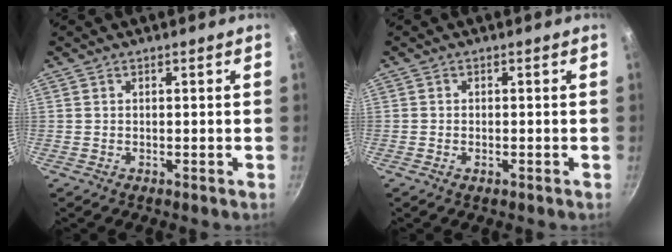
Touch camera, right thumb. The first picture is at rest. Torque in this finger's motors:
{"motor_torque": [-0.15, -0.06, -0.14, 0.00, -0.04]}